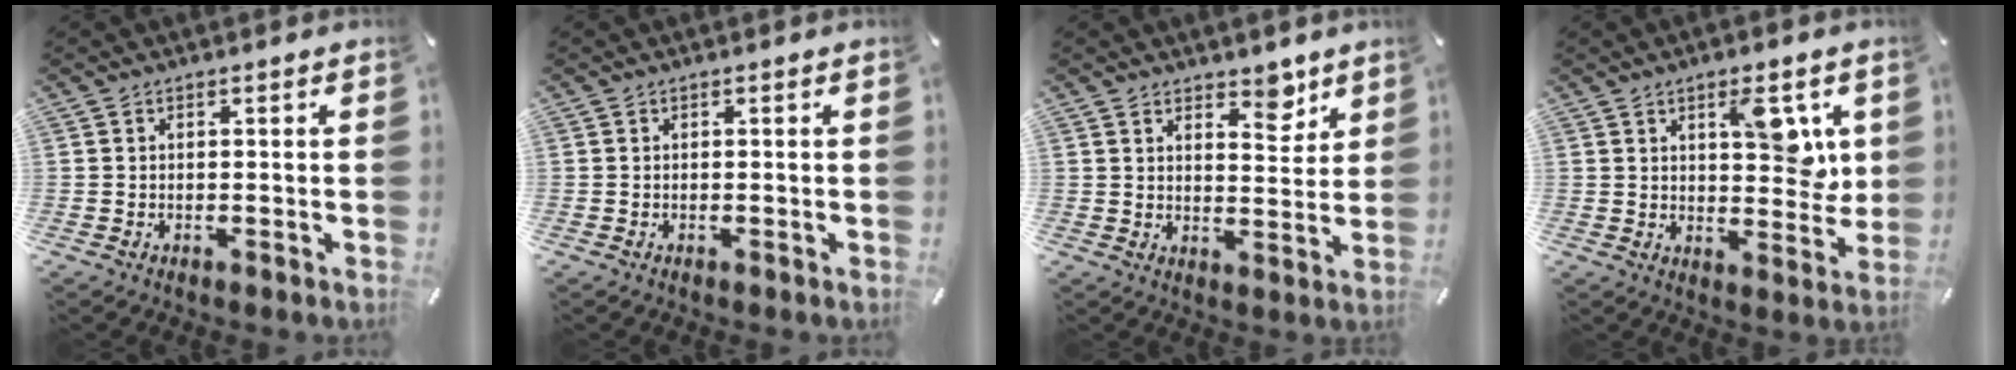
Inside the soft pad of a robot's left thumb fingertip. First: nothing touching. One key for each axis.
{"total": 0.0}
{"total": 6.3, "fx": 4.8, "fy": 3.2, "fz": 2.5, "tx": -0.008, "ty": -0.035, "tz": 0.079}
{"total": 9.9, "fx": 4.2, "fy": 4.7, "fz": 7.7, "tx": -0.087, "ty": -0.022, "tz": 0.063}